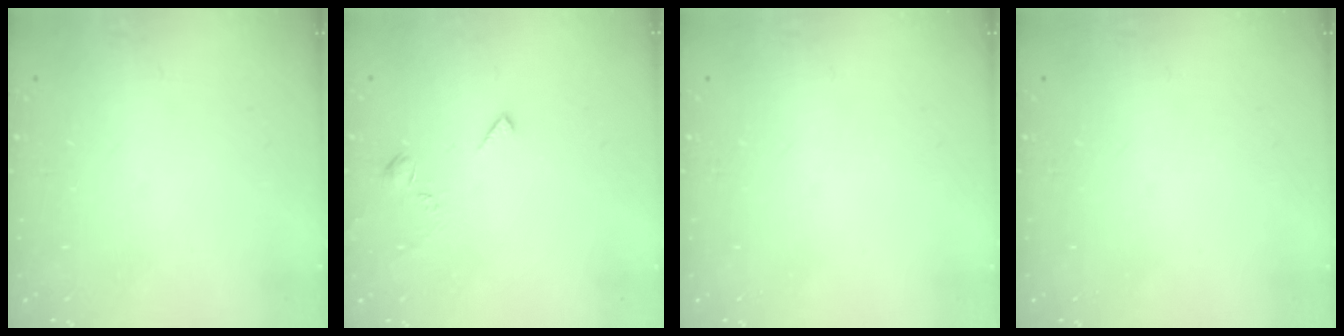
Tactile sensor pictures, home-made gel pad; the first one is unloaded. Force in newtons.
{"total": 4.9, "press": 4.8, "slide": 0.6}
{"total": 0.0}
{"total": 0.0}